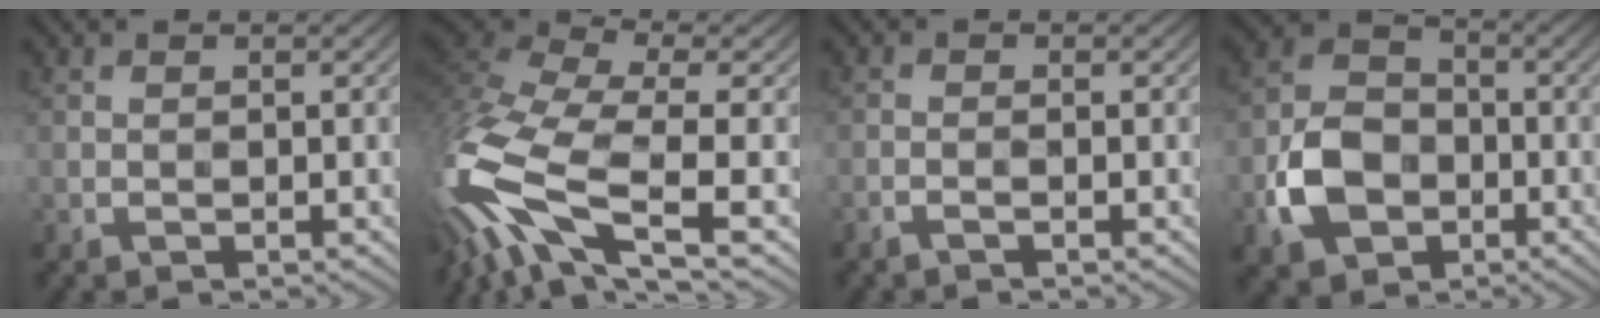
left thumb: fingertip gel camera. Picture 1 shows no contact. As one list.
[{"total": 15.3, "force": [-5.6, 6.3, 12.7], "torque": [-0.320, -0.019, -0.109]}, {"total": 0.9, "force": [-0.6, 0.0, 0.6], "torque": [-0.011, 0.004, -0.017]}, {"total": 8.4, "force": [-3.0, 6.3, 4.8], "torque": [-0.102, -0.008, -0.066]}]